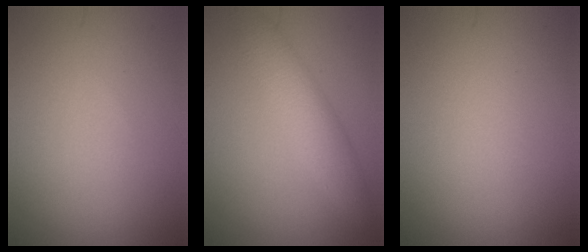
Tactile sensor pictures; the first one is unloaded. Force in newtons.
{"total": 3.7, "press": 3.7, "slide": 0.2}
{"total": 0.0}